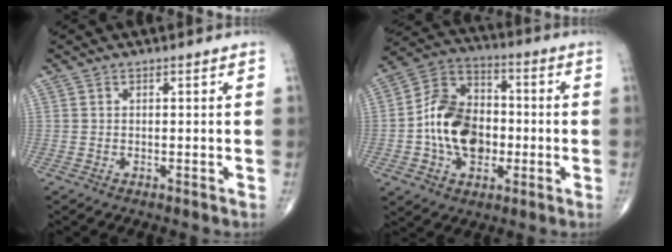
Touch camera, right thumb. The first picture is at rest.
{"total": 17.1, "force": [-2.3, 12.1, 11.8], "torque": [-0.176, 0.035, -0.044]}